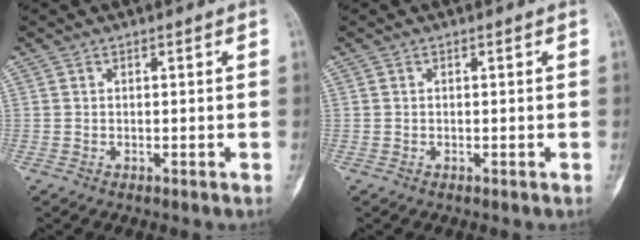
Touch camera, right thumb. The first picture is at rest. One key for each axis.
{"total": 0.0}